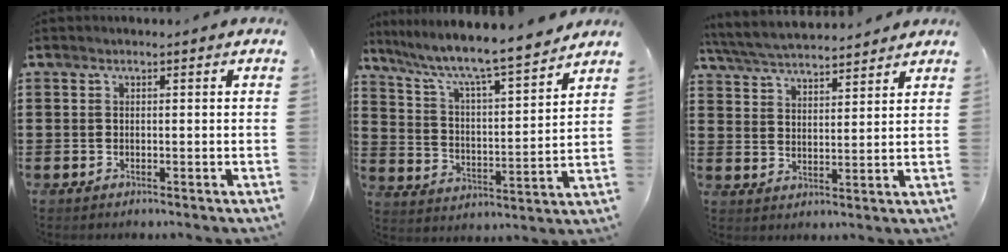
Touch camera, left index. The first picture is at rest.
{"total": 6.7, "force": [5.8, 0.1, 3.3], "torque": [-0.089, -0.048, 0.091]}
{"total": 5.2, "force": [5.1, 0.4, 1.1], "torque": [-0.043, -0.023, 0.090]}